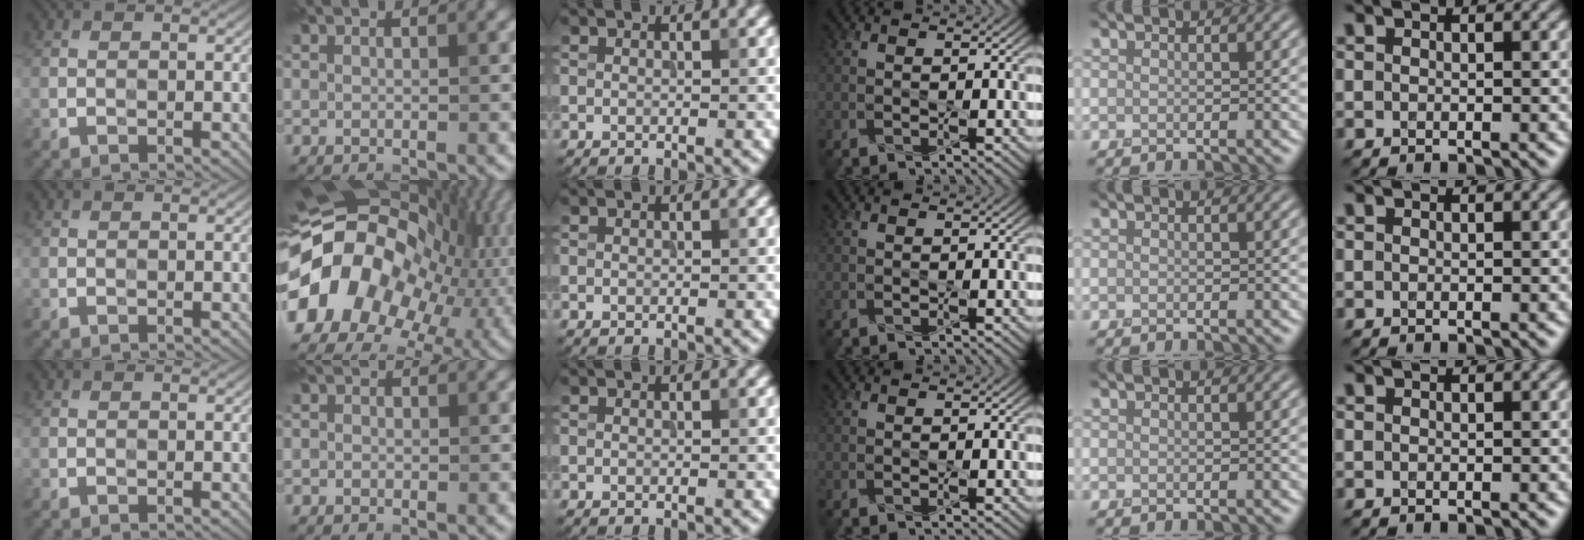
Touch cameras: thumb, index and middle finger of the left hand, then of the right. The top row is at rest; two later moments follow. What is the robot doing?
{"motion": "press", "object": "joystick"}